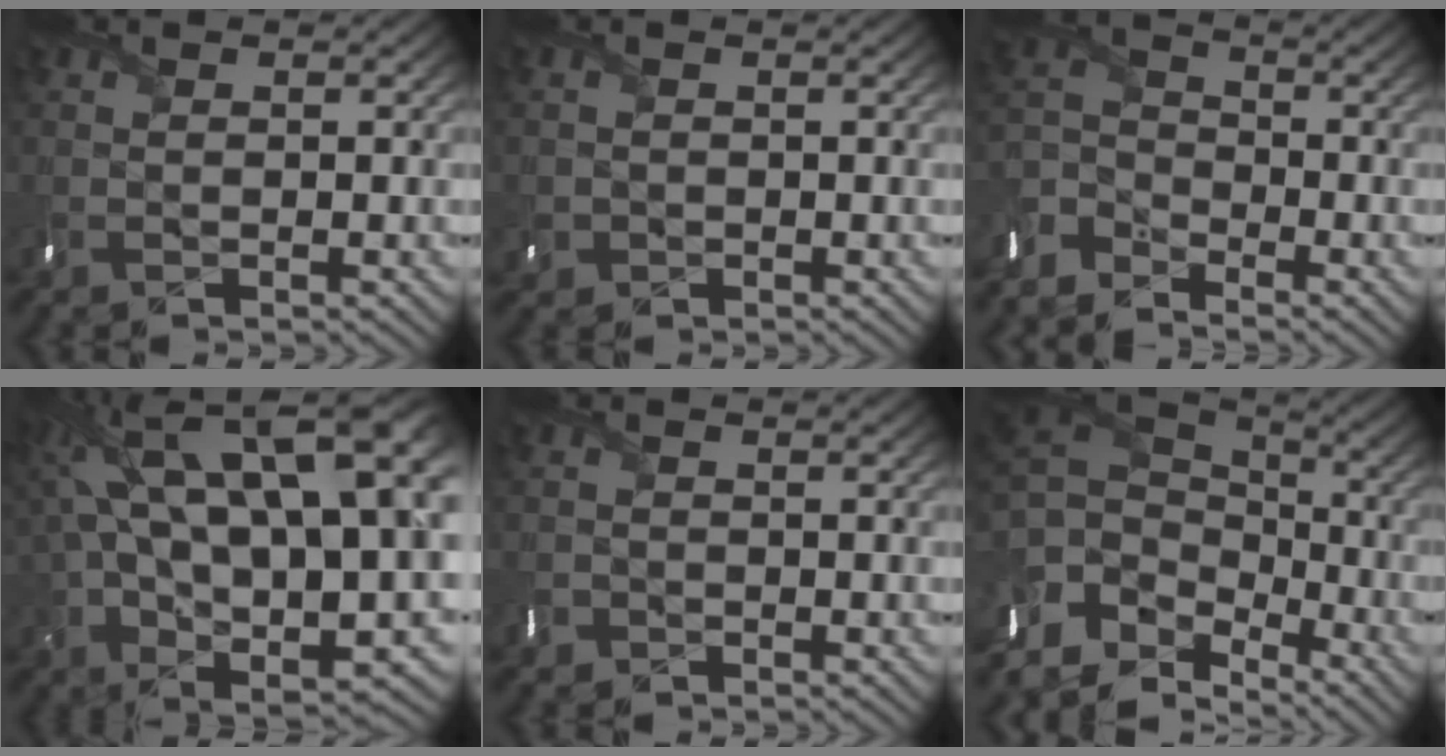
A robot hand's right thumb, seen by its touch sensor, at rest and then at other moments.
{"total": 1.4, "force": [-0.8, 1.2, -0.2], "torque": [0.004, -0.011, -0.016]}
{"total": 4.9, "force": [-4.6, 1.7, 0.3], "torque": [-0.013, -0.014, -0.110]}
{"total": 19.7, "force": [5.1, 9.8, 16.4], "torque": [-0.285, 0.016, 0.124]}
{"total": 1.4, "force": [-0.8, 0.6, -1.0], "torque": [0.025, -0.010, -0.019]}
{"total": 10.8, "force": [-3.8, 7.6, 6.7], "torque": [-0.181, -0.019, -0.055]}